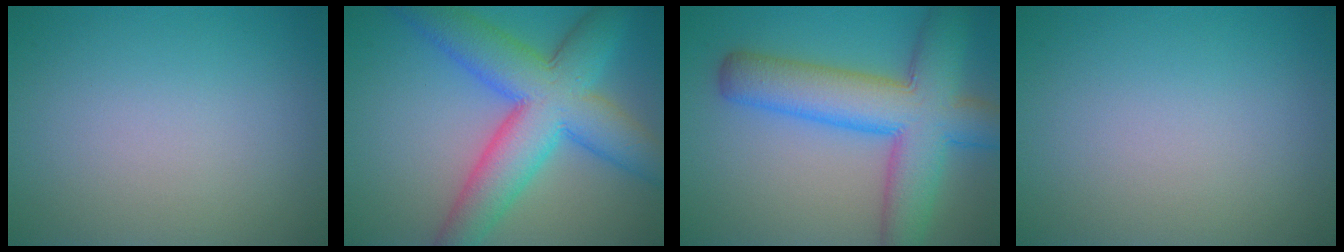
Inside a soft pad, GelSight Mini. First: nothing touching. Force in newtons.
{"total": 10.3, "press": 10.3, "slide": 0.4}
{"total": 9.9, "press": 9.9, "slide": 0.4}
{"total": 0.0}